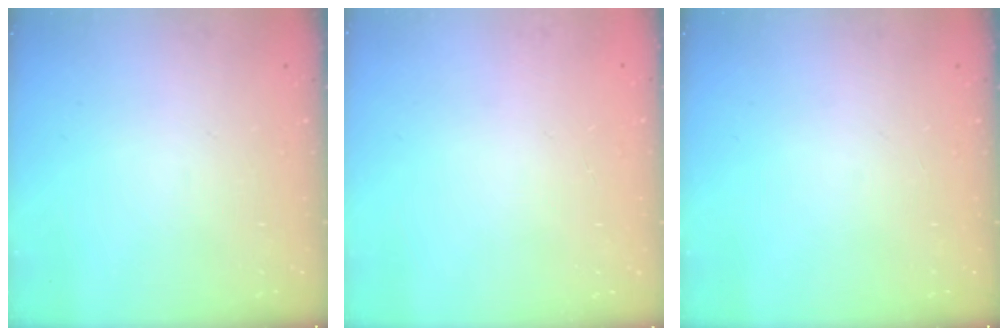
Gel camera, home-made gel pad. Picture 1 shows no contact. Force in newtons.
{"total": 0.0}
{"total": 0.0}